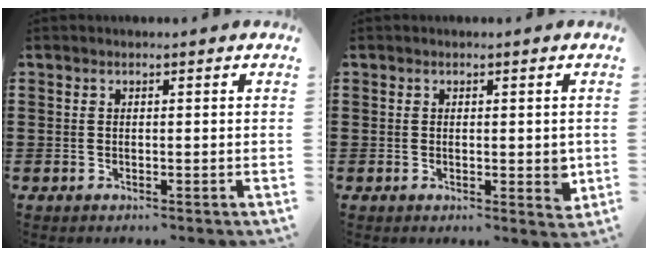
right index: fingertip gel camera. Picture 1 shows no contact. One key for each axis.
{"total": 2.1, "fx": 0.1, "fy": 0.9, "fz": 1.9, "tx": -0.027, "ty": 0.002, "tz": -0.001}